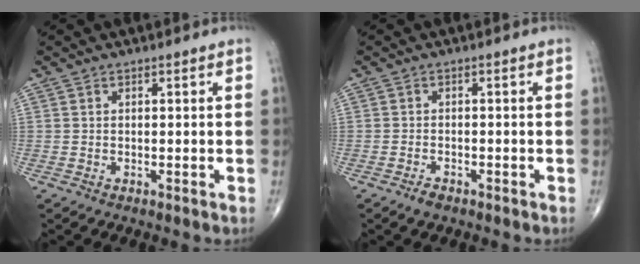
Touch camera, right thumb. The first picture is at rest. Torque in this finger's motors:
{"motor_torque": [0.24, 0.08, -0.07, -0.20, -0.01]}